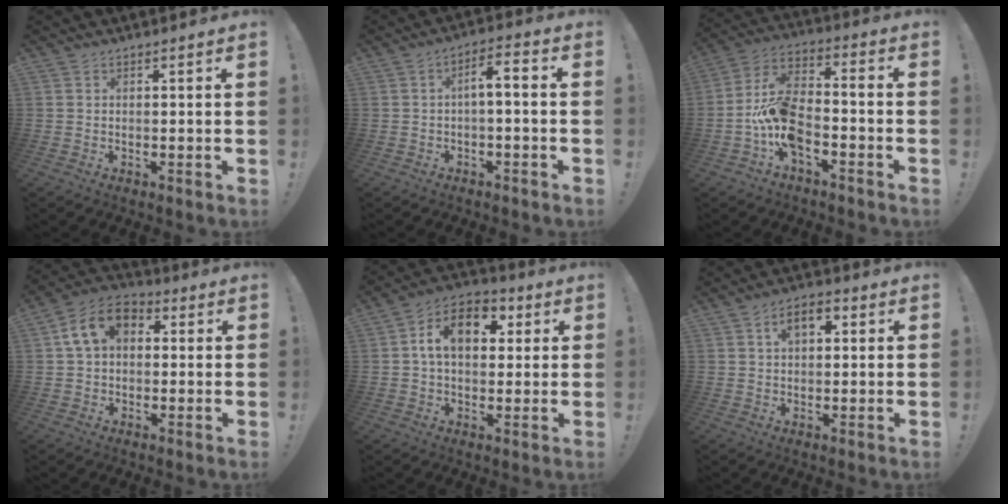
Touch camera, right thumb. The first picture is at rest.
{"total": 5.0, "force": [-1.6, 1.7, 4.5], "torque": [-0.077, 0.013, -0.029]}
{"total": 12.8, "force": [-6.3, 6.2, 9.3], "torque": [-0.195, 0.030, -0.109]}
{"total": 11.2, "force": [3.1, 7.8, 7.4], "torque": [-0.127, 0.015, 0.063]}
{"total": 12.6, "force": [3.0, 8.4, 9.0], "torque": [-0.132, 0.004, 0.054]}
{"total": 5.9, "force": [1.9, 3.7, 4.2], "torque": [-0.058, 0.005, 0.029]}